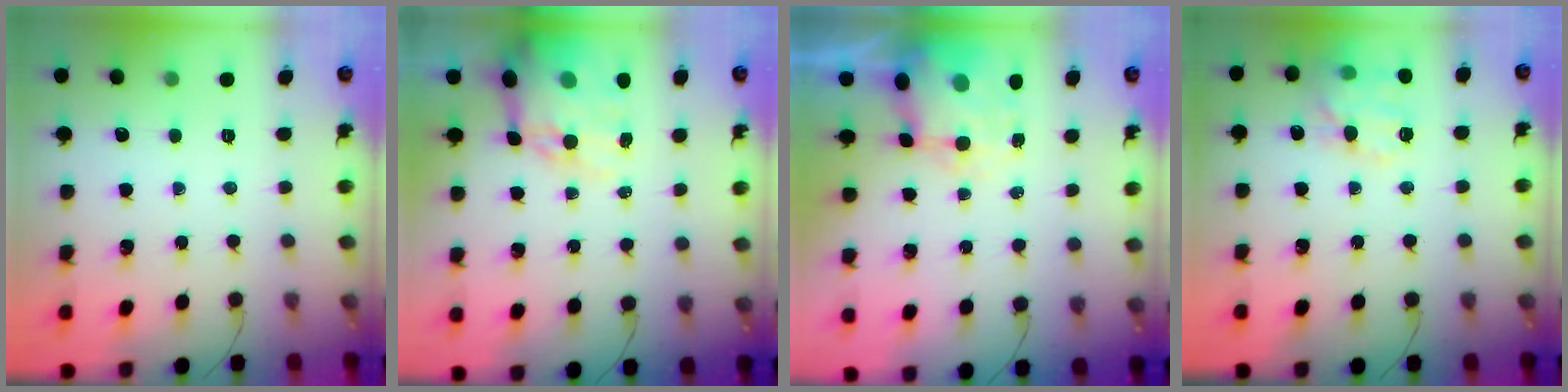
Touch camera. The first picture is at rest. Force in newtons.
{"total": 14.4, "press": 14.0, "slide": 3.4}
{"total": 7.7, "press": 7.5, "slide": 1.8}
{"total": 14.7, "press": 14.5, "slide": 1.9}